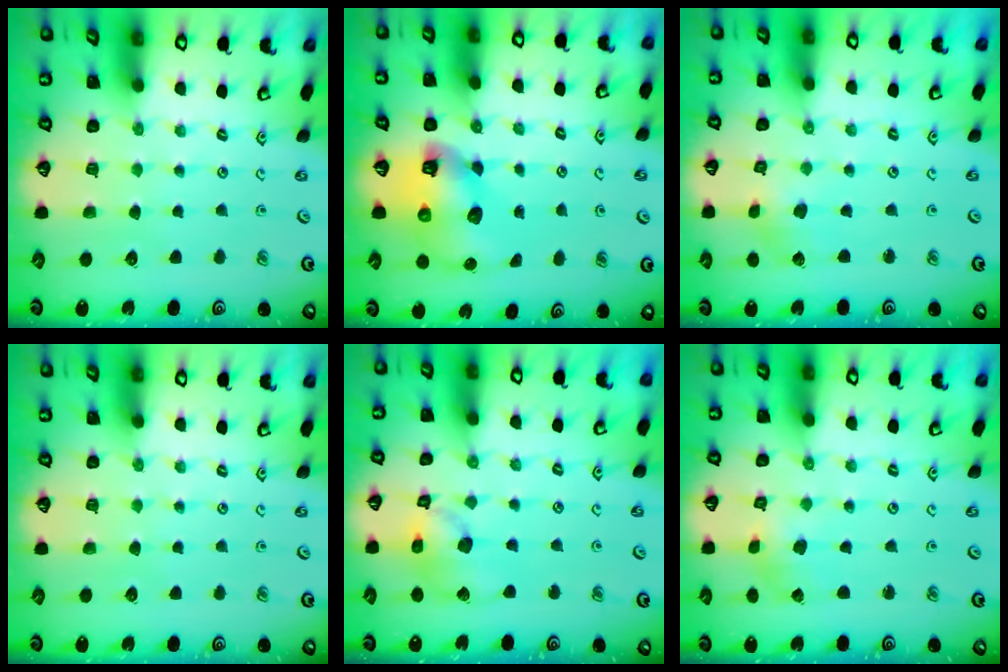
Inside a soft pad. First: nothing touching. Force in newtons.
{"total": 10.5, "press": 10.4, "slide": 1.2}
{"total": 1.7, "press": 1.7, "slide": 0.3}
{"total": 0.0}
{"total": 12.9, "press": 12.8, "slide": 1.6}
{"total": 0.8, "press": 0.8, "slide": 0.2}